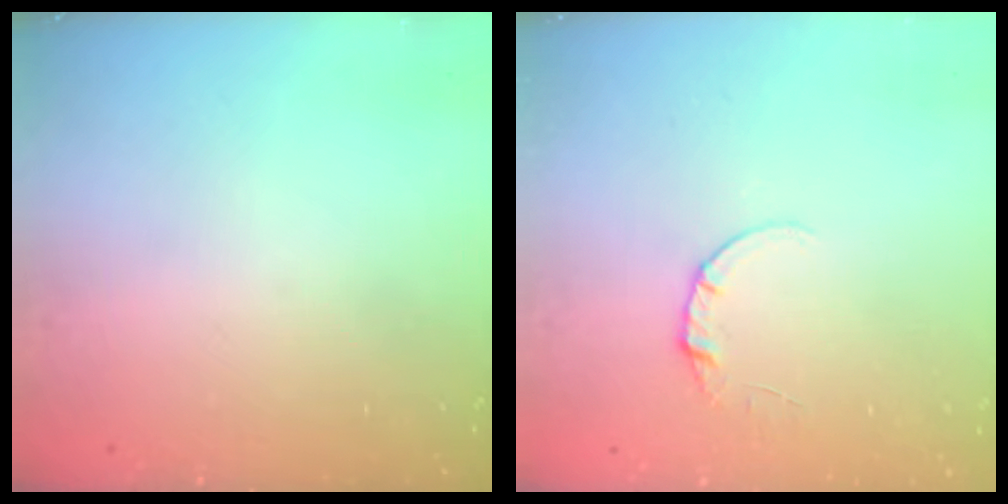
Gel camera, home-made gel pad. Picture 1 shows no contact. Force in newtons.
{"total": 3.3, "press": 3.3, "slide": 0.4}